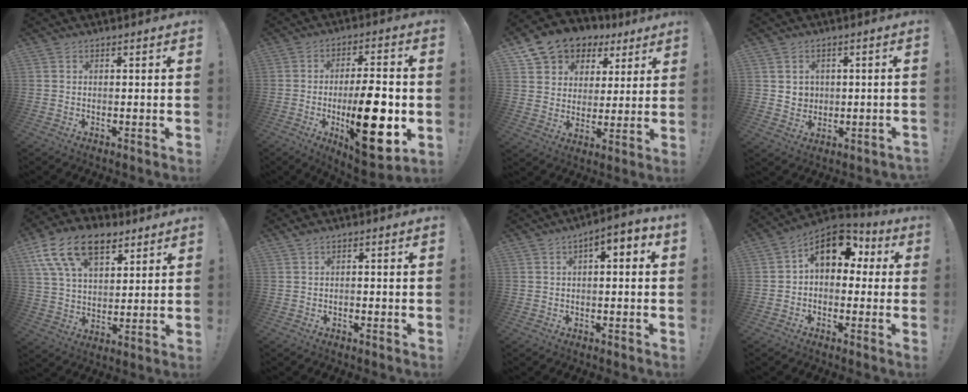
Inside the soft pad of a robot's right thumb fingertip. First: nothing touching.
{"total": 20.7, "force": [-4.3, 6.7, 19.1], "torque": [-0.302, 0.001, -0.058]}
{"total": 10.8, "force": [6.9, 7.7, 2.7], "torque": [-0.046, -0.053, 0.135]}
{"total": 4.8, "force": [1.0, 4.6, 1.2], "torque": [-0.016, -0.001, 0.023]}
{"total": 17.6, "force": [9.7, 10.5, 10.4], "torque": [-0.175, -0.042, 0.179]}
{"total": 0.7, "force": [-0.1, 0.4, 0.6], "torque": [-0.018, 0.005, 0.000]}
{"total": 4.1, "force": [0.2, 1.8, 3.7], "torque": [-0.047, -0.002, 0.001]}
{"total": 13.0, "force": [4.4, 8.8, 8.5], "torque": [-0.109, -0.012, 0.083]}